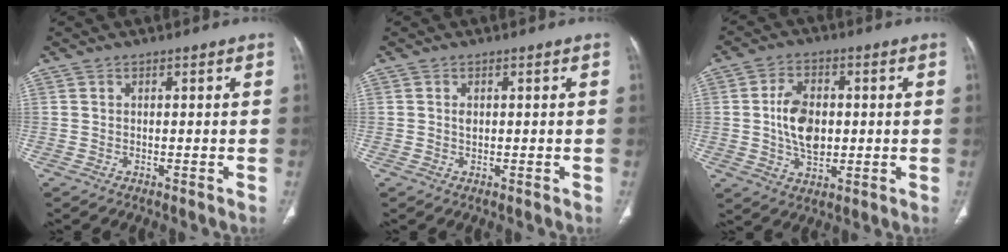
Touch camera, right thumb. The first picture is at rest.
{"total": 1.0, "force": [0.2, 0.7, 0.7], "torque": [-0.009, 0.000, 0.006]}
{"total": 9.5, "force": [0.3, 6.3, 7.2], "torque": [-0.111, 0.002, 0.008]}